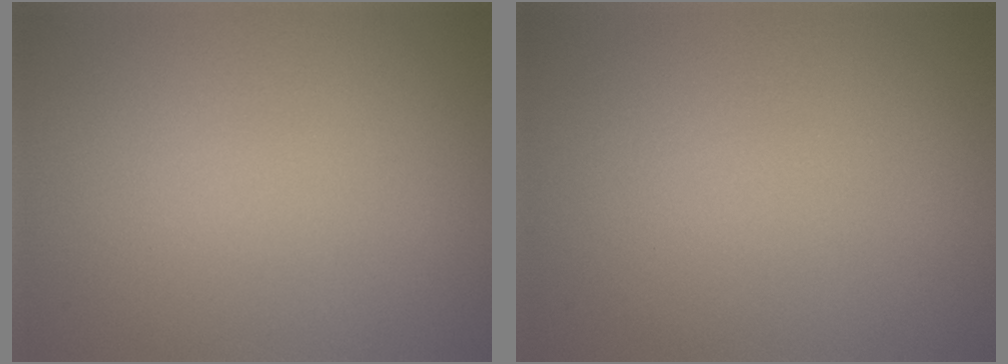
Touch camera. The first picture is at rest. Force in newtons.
{"total": 0.0}